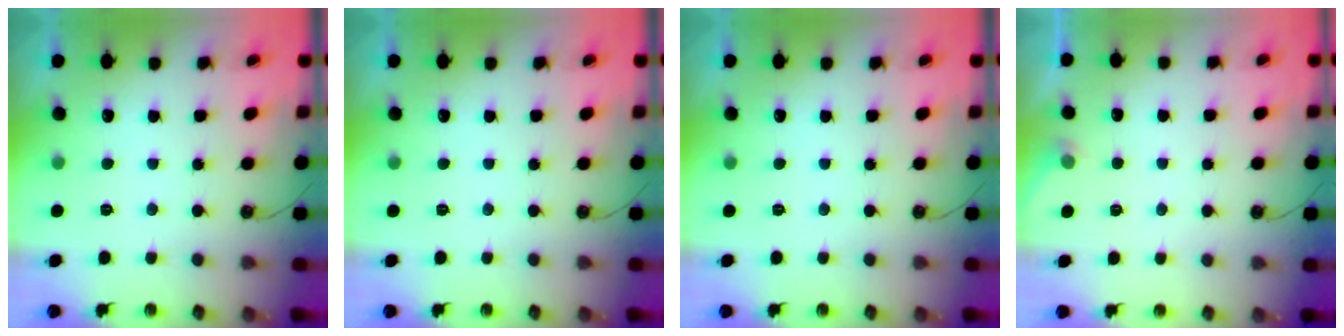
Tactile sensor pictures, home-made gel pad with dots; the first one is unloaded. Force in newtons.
{"total": 0.0}
{"total": 0.0}
{"total": 3.3, "press": 3.3, "slide": 0.5}